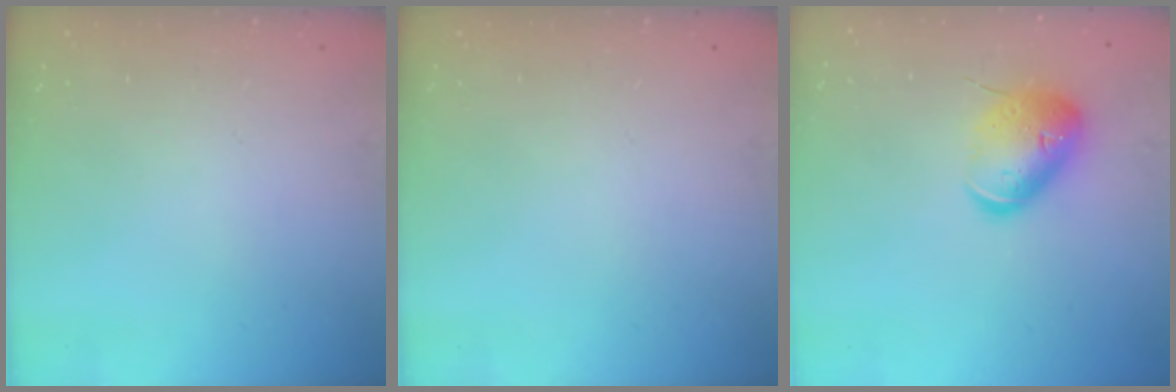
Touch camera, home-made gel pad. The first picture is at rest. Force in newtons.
{"total": 0.0}
{"total": 14.5, "press": 14.3, "slide": 2.2}